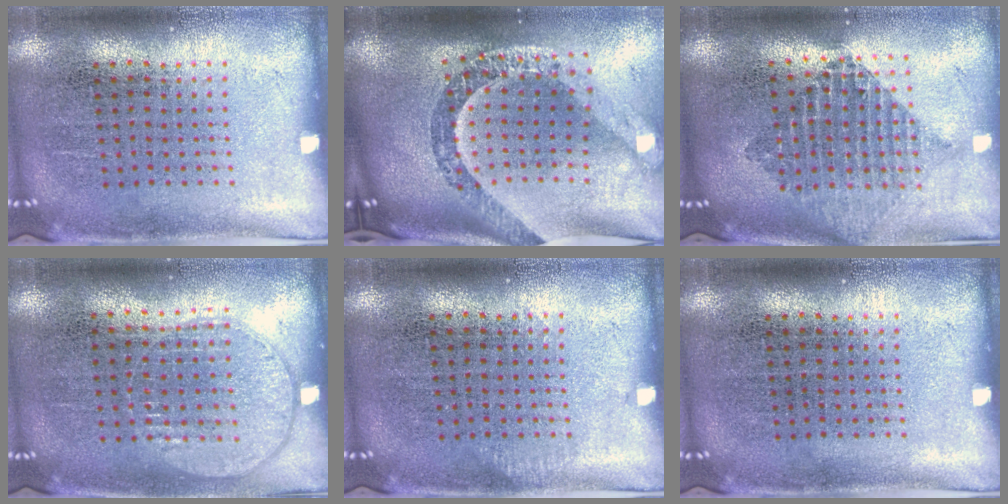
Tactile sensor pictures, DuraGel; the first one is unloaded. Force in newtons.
{"total": 3.5, "press": 2.4, "slide": 2.5}
{"total": 2.1, "press": 1.7, "slide": 1.2}
{"total": 1.0, "press": 0.9, "slide": 0.4}
{"total": 0.6, "press": 0.6, "slide": 0.2}
{"total": 0.0}